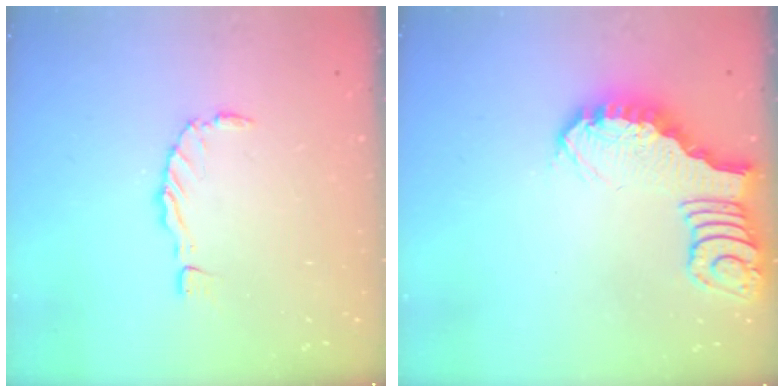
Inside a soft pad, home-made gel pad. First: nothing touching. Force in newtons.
{"total": 3.5, "press": 3.5, "slide": 0.2}